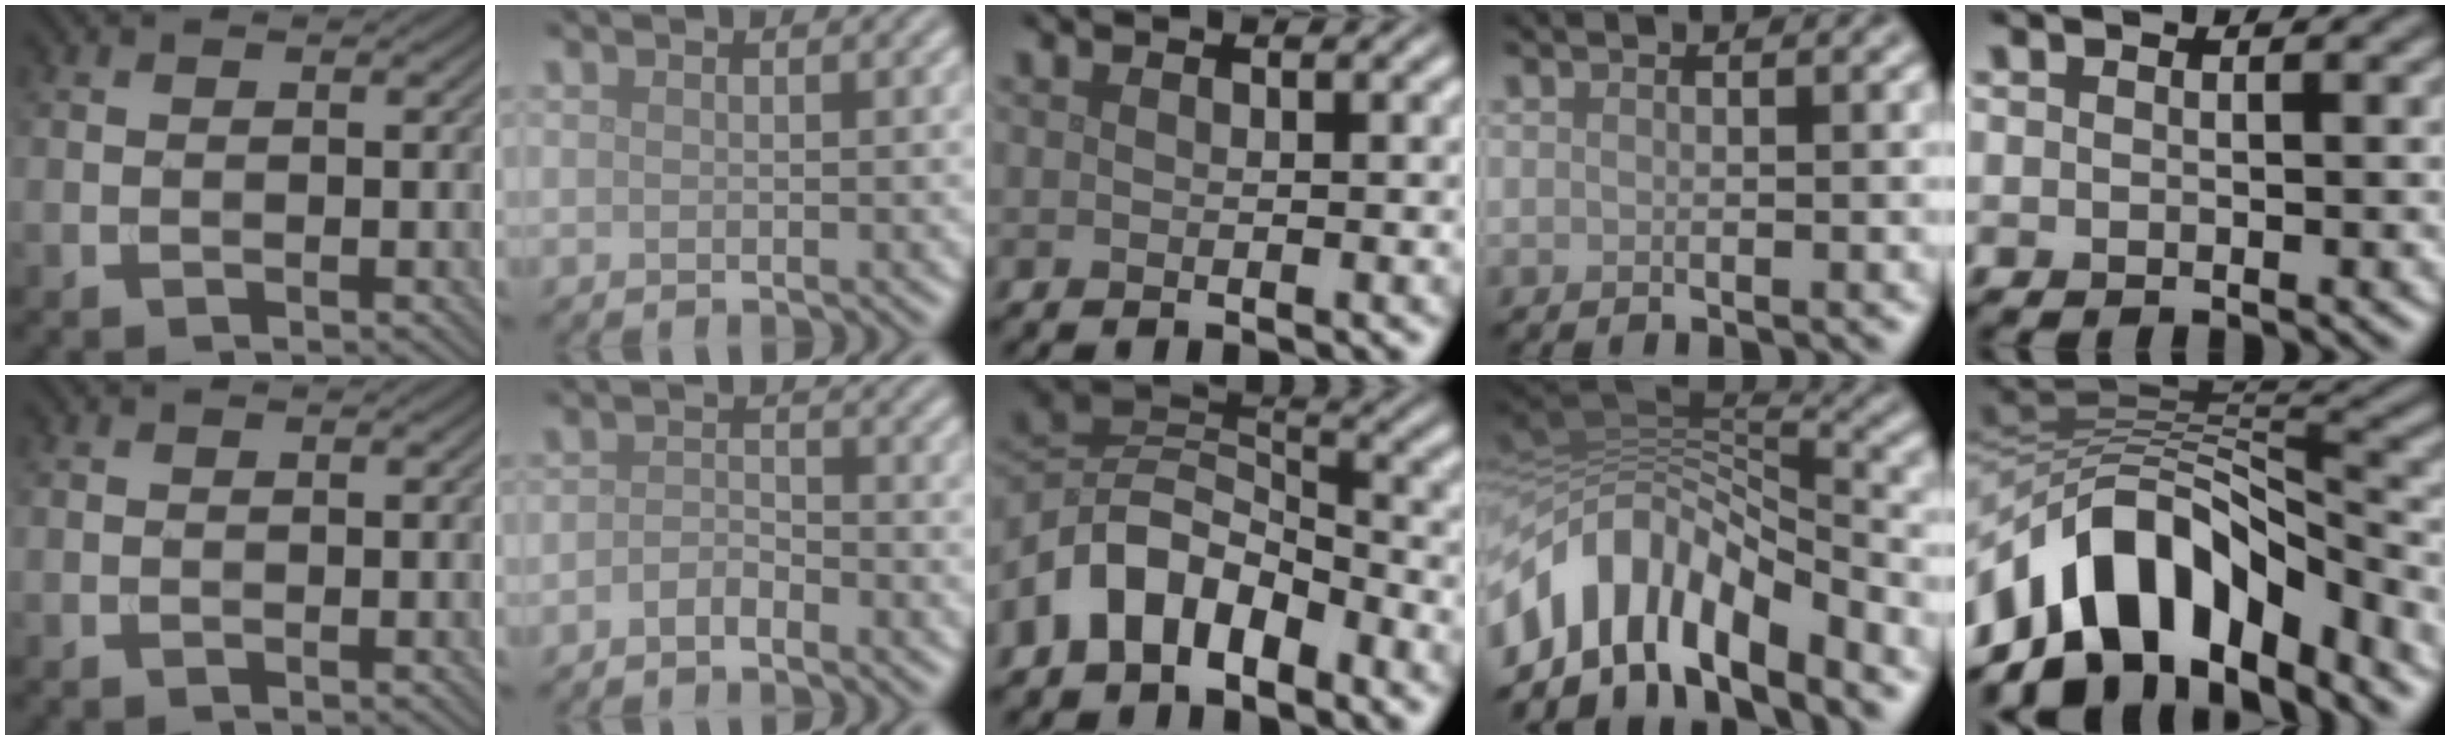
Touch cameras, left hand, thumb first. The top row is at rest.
{"index": {"total": 1.6, "force": [-1.2, 0.7, 0.9], "torque": [-0.021, 0.006, -0.027]}, "middle": {"total": 7.6, "force": [-3.9, 4.6, 4.7], "torque": [-0.080, 0.011, -0.087]}, "ring": {"total": 9.7, "force": [-4.9, 4.8, 6.8], "torque": [-0.113, 0.008, -0.095]}, "little": {"total": 10.7, "force": [-5.9, 5.5, 7.1], "torque": [-0.108, 0.012, -0.105]}}